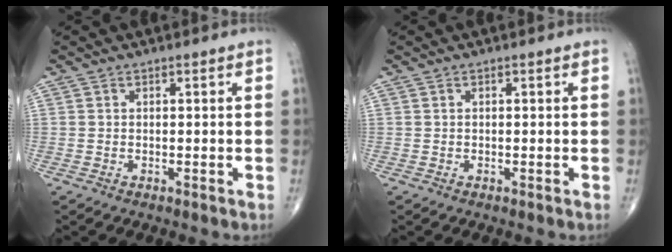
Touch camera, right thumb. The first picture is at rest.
{"total": 0.0}